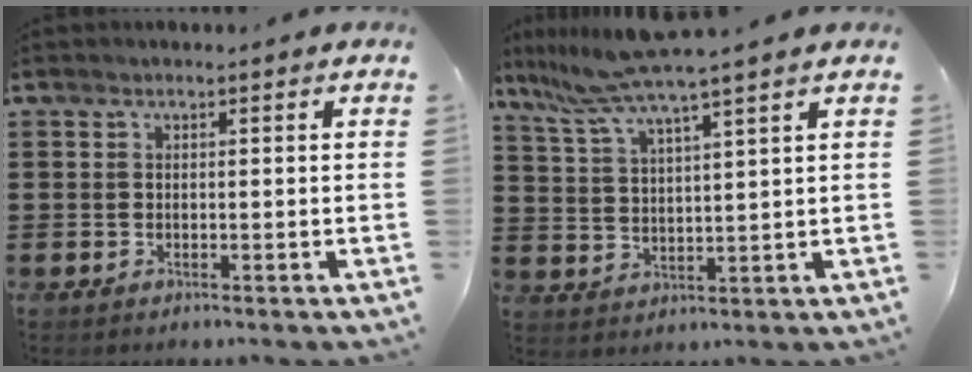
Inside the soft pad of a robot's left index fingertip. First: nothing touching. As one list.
[{"total": 7.5, "force": [6.3, -1.0, 4.0], "torque": [-0.099, -0.033, 0.107]}]